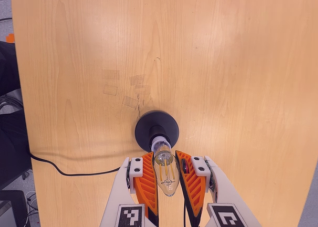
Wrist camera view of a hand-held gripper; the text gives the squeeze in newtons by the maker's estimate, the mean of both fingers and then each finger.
{"total": 21.4, "left": 22.9, "right": 20.0}